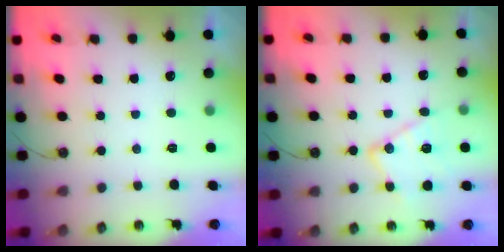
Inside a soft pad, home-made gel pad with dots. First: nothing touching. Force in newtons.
{"total": 13.5, "press": 13.5, "slide": 0.6}